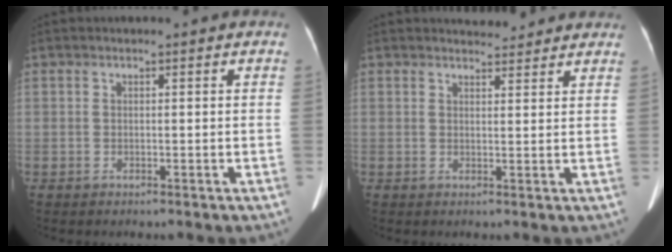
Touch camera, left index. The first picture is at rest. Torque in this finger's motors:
{"motor_torque": [-0.36, -0.54, -0.03, -0.01]}